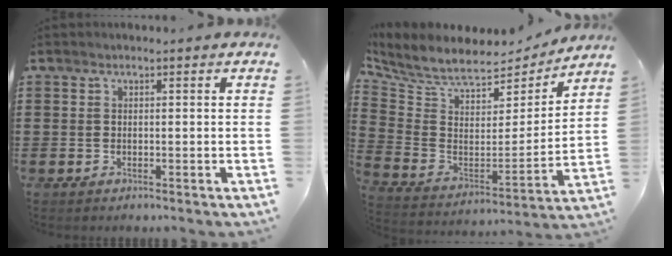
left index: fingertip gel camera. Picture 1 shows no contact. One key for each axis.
{"total": 7.7, "fx": 6.7, "fy": 2.6, "fz": 2.8, "tx": -0.092, "ty": -0.044, "tz": 0.115}